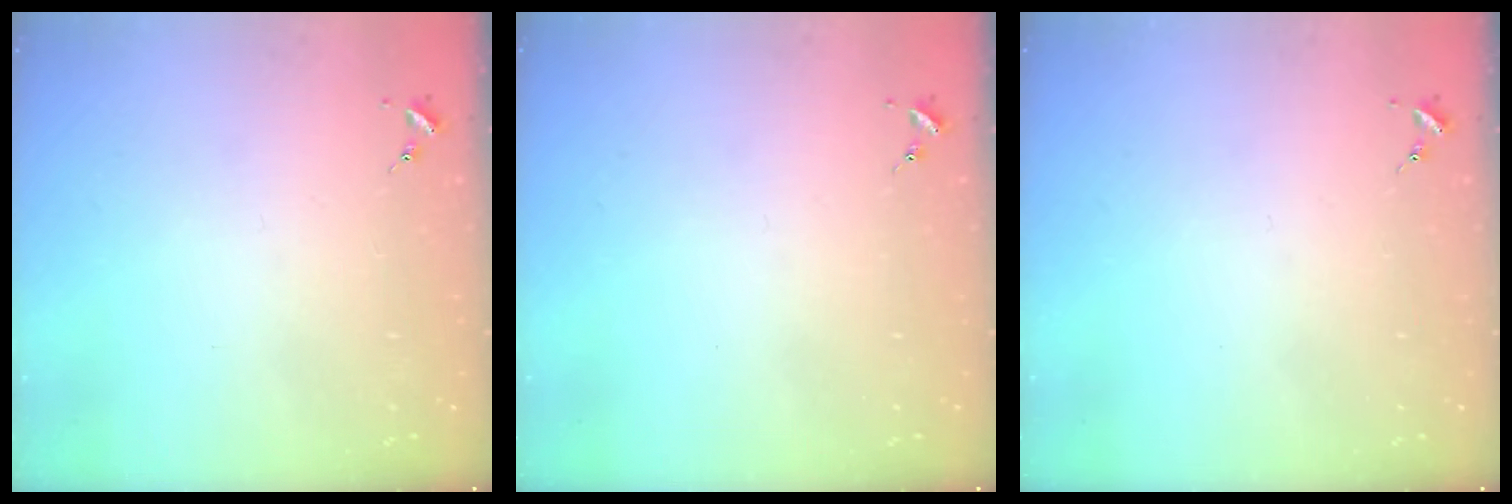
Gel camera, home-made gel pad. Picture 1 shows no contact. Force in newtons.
{"total": 0.0}
{"total": 0.0}